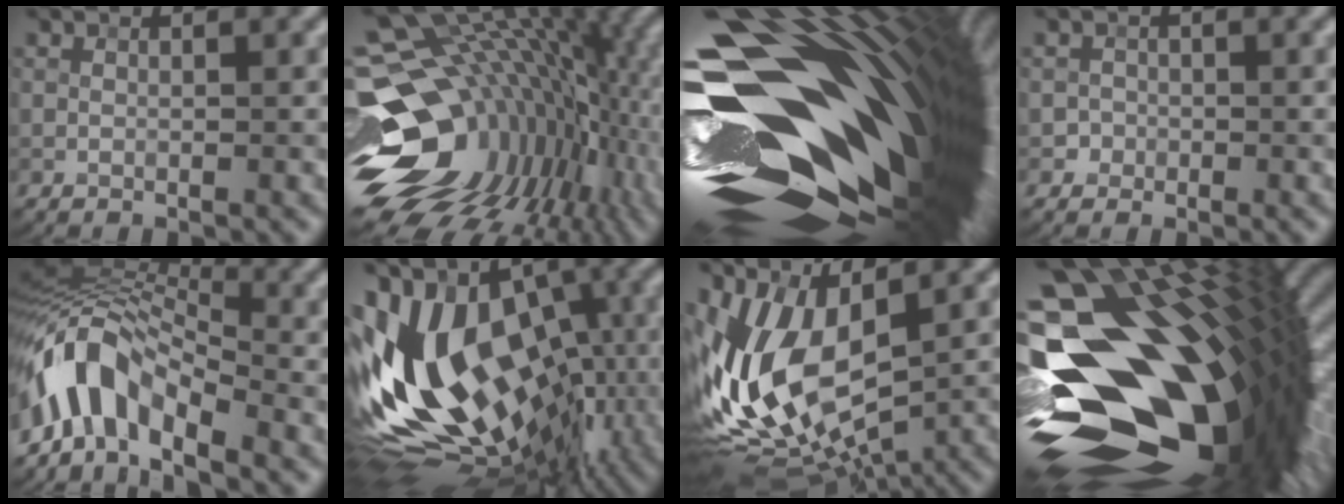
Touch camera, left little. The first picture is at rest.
{"total": 17.2, "force": [-1.0, 11.6, 12.7], "torque": [-0.216, -0.016, 0.007]}
{"total": 21.0, "force": [-2.4, 12.3, 16.9], "torque": [-0.316, 0.021, -0.013]}
{"total": 1.3, "force": [-0.6, 1.1, -0.2], "torque": [0.015, 0.002, -0.010]}
{"total": 7.8, "force": [-4.5, 3.9, 5.1], "torque": [-0.094, 0.011, -0.098]}
{"total": 16.6, "force": [-0.1, 9.7, 13.5], "torque": [-0.257, -0.014, -0.003]}
{"total": 13.3, "force": [-0.7, 7.2, 11.1], "torque": [-0.238, -0.013, -0.018]}
{"total": 19.4, "force": [-3.1, 11.3, 15.5], "torque": [-0.267, 0.000, -0.045]}